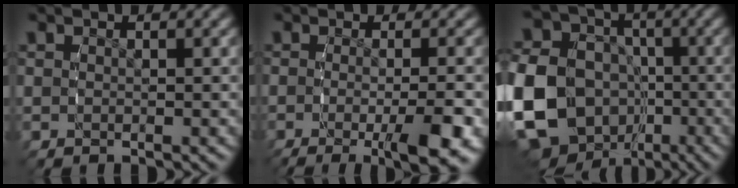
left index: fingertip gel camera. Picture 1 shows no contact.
{"total": 4.3, "force": [-2.3, 0.3, 3.6], "torque": [-0.057, -0.008, -0.038]}
{"total": 17.0, "force": [-3.2, 15.2, 7.0], "torque": [-0.180, -0.065, -0.054]}